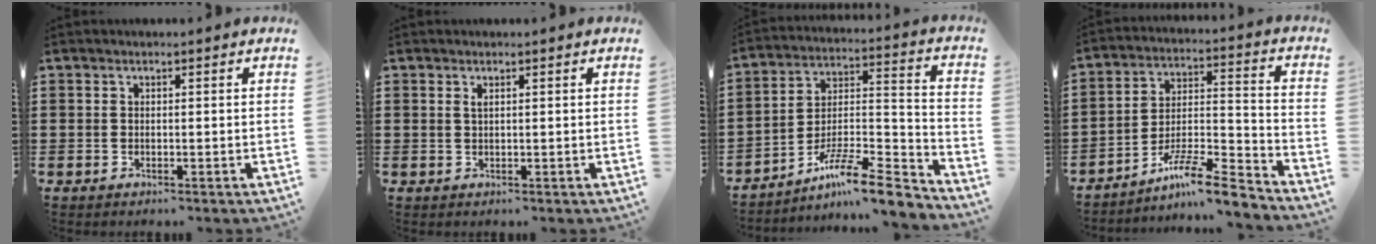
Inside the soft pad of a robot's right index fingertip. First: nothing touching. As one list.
[{"total": 0.7, "force": [0.4, 0.2, 0.6], "torque": [-0.013, 0.003, 0.006]}, {"total": 10.3, "force": [-8.5, 1.3, 5.7], "torque": [-0.086, 0.014, -0.166]}, {"total": 9.6, "force": [-8.1, 0.8, 5.1], "torque": [-0.077, 0.013, -0.155]}]